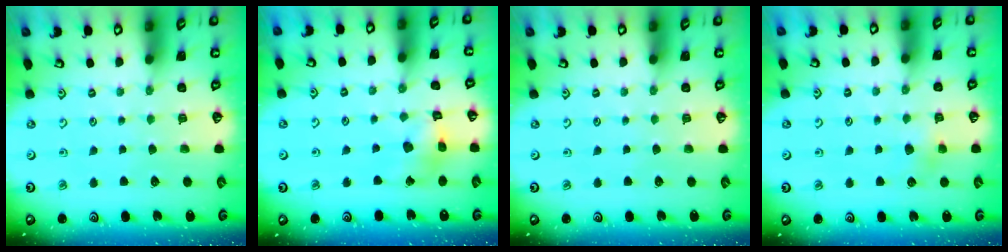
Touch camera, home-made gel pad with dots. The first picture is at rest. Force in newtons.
{"total": 9.4, "press": 9.4, "slide": 0.9}
{"total": 0.0}
{"total": 4.5, "press": 4.3, "slide": 1.2}